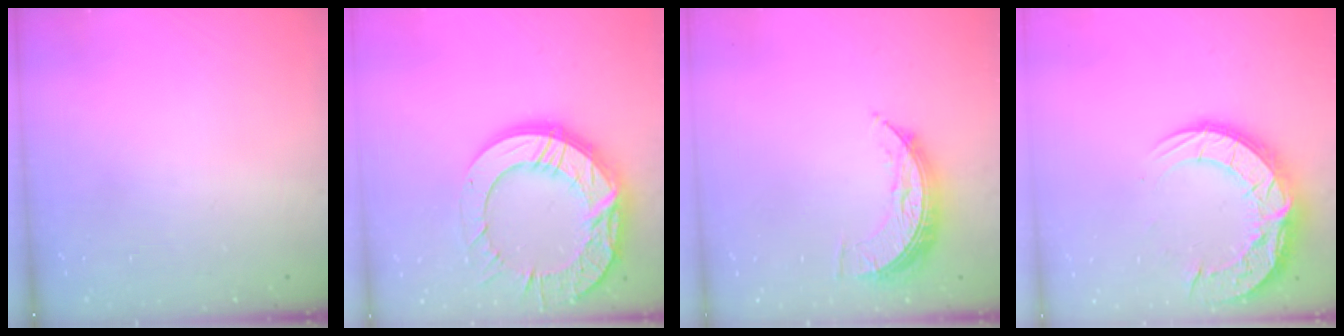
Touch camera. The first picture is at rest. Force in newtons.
{"total": 22.7, "press": 22.7, "slide": 1.8}
{"total": 7.8, "press": 7.8, "slide": 0.3}
{"total": 17.9, "press": 17.8, "slide": 1.3}